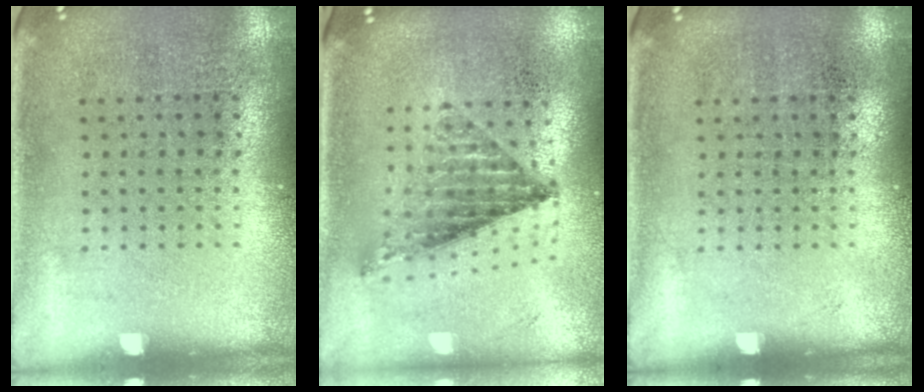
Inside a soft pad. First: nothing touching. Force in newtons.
{"total": 1.0, "press": 1.0, "slide": 0.2}
{"total": 0.0}